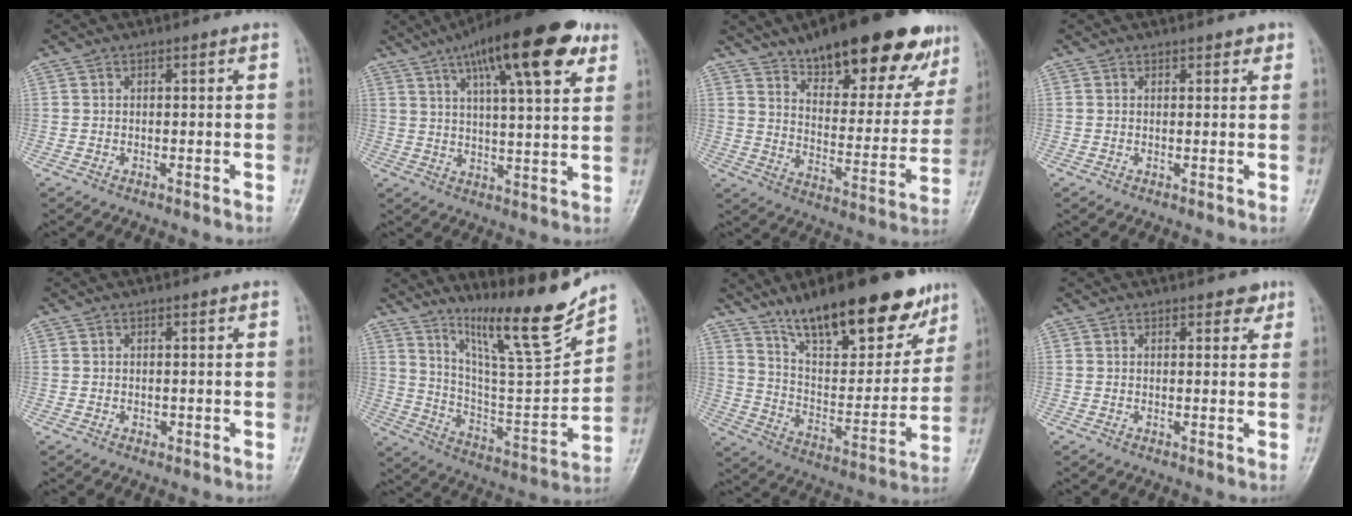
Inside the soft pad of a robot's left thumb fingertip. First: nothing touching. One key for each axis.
{"total": 19.3, "fx": 10.3, "fy": 5.3, "fz": 15.4, "tx": -0.219, "ty": -0.015, "tz": 0.154}
{"total": 25.3, "fx": 17.0, "fy": 9.4, "fz": 16.3, "tx": -0.186, "ty": -0.053, "tz": 0.248}
{"total": 1.4, "fx": 1.1, "fy": 0.7, "fz": 0.6, "tx": 0.004, "ty": -0.005, "tz": 0.009}
{"total": 0.6, "fx": 0.1, "fy": 0.5, "fz": 0.3, "tx": 0.000, "ty": 0.000, "tz": 0.001}
{"total": 18.3, "fx": 14.4, "fy": 1.6, "fz": 11.2, "tx": -0.150, "ty": -0.098, "tz": 0.253}
{"total": 23.7, "fx": 16.4, "fy": 8.0, "fz": 15.1, "tx": -0.184, "ty": -0.067, "tz": 0.268}
{"total": 2.3, "fx": 1.6, "fy": 1.2, "fz": 1.0, "tx": 0.005, "ty": -0.007, "tz": 0.017}